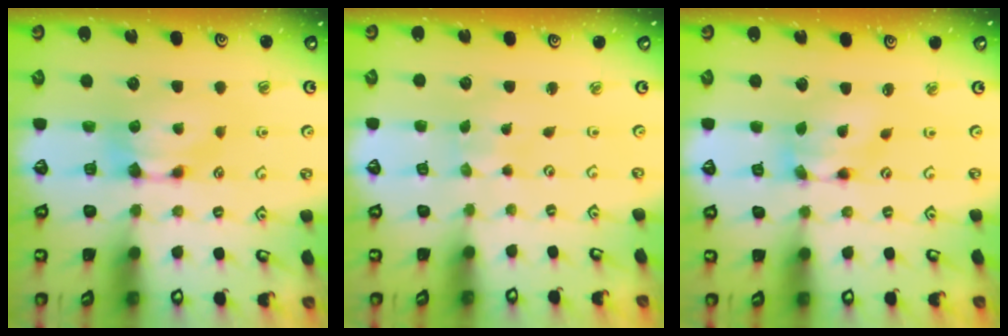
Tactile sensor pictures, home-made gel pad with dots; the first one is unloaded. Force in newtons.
{"total": 4.7, "press": 4.7, "slide": 0.2}
{"total": 4.1, "press": 3.5, "slide": 2.2}